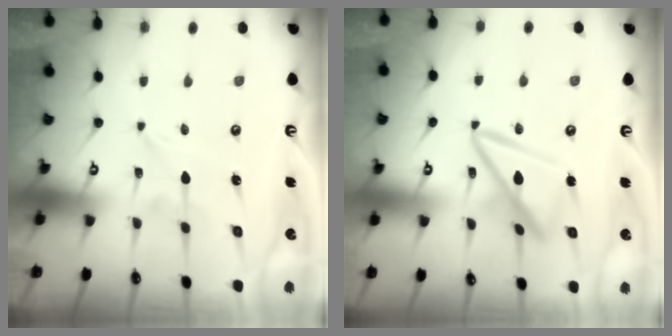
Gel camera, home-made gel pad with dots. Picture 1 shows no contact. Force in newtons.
{"total": 12.9, "press": 12.8, "slide": 1.2}